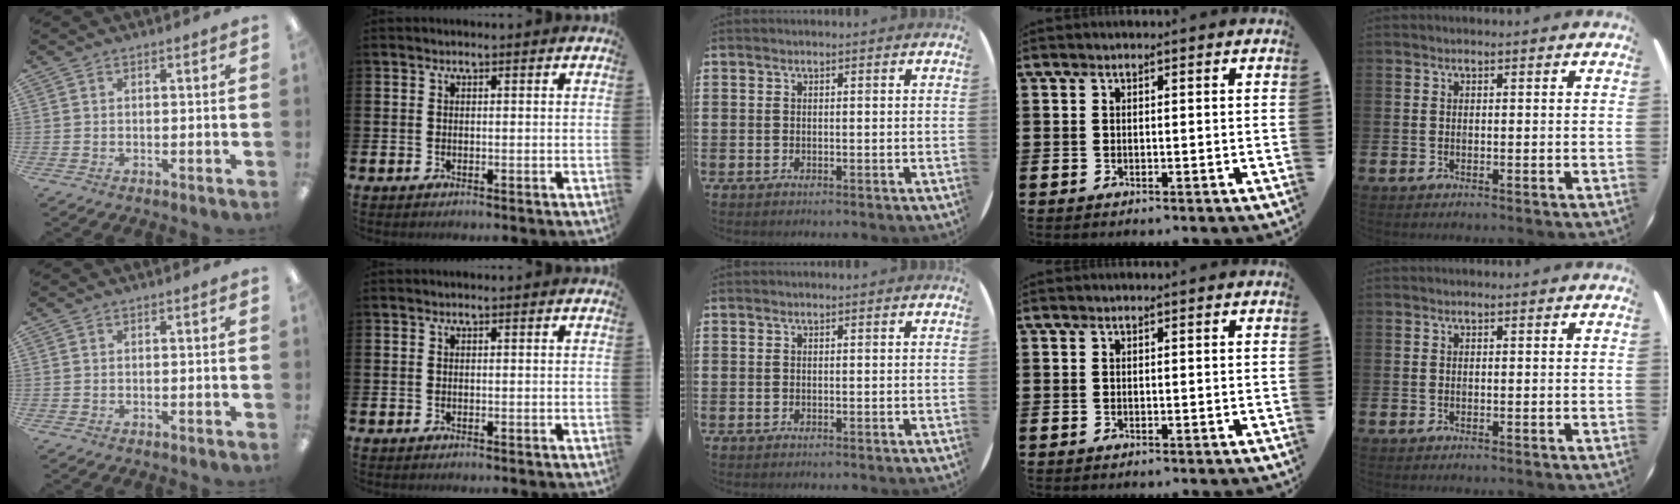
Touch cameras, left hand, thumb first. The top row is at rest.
{}